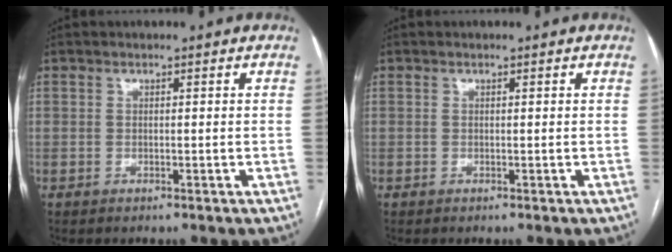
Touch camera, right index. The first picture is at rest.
{"total": 0.0}